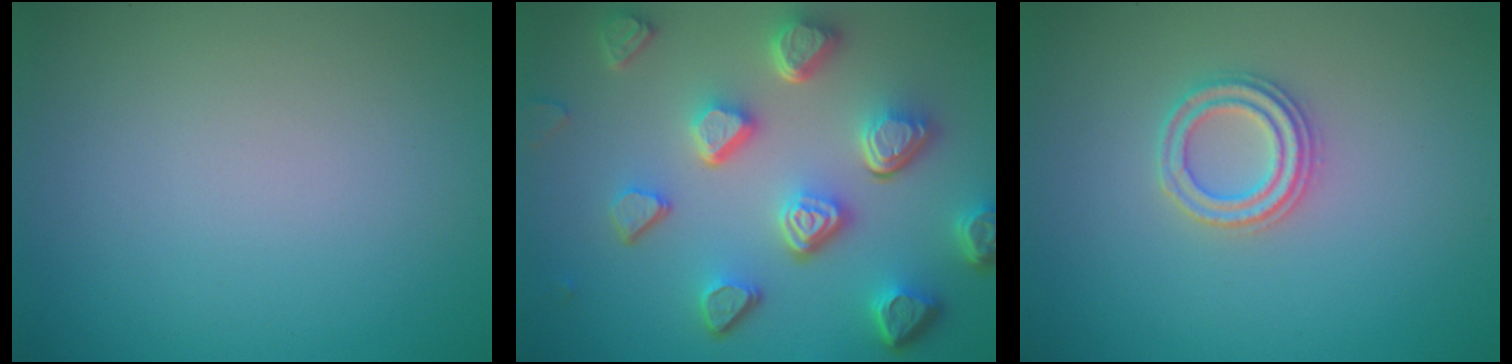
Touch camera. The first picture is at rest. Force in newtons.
{"total": 7.7, "press": 5.7, "slide": 5.3}
{"total": 2.3, "press": 2.3, "slide": 0.2}